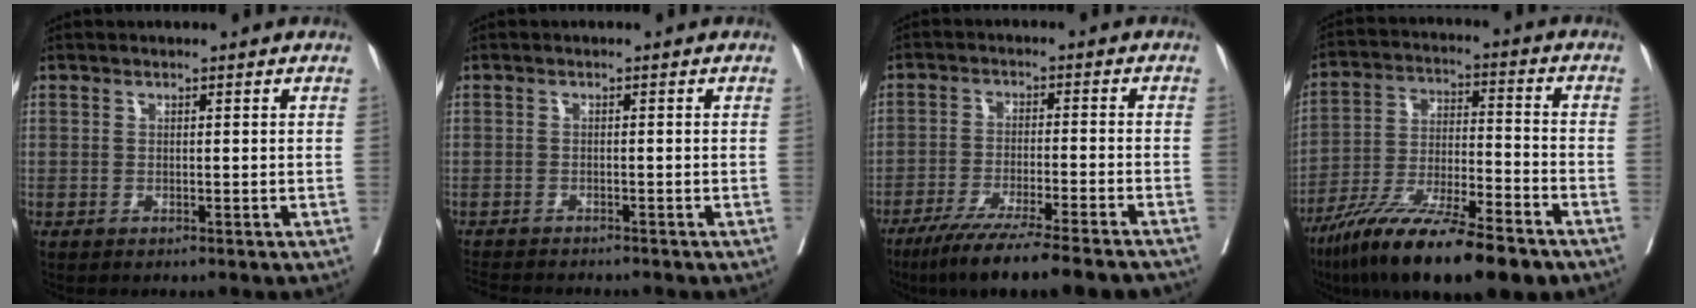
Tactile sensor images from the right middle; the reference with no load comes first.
{"total": 5.9, "force": [-5.5, 0.8, 2.0], "torque": [-0.026, -0.010, -0.086]}
{"total": 14.5, "force": [-12.0, 0.0, 8.1], "torque": [-0.114, -0.039, -0.187]}
{"total": 18.3, "force": [-13.1, 2.8, 12.5], "torque": [-0.208, -0.030, -0.230]}